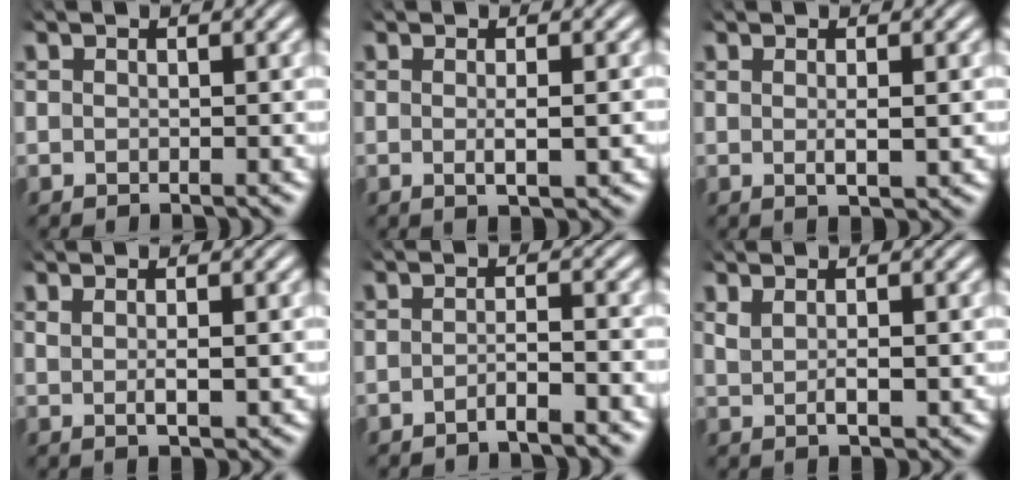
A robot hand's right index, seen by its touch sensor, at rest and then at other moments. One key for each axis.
{"total": 1.7, "fx": -0.3, "fy": -0.2, "fz": 1.6, "tx": -0.030, "ty": -0.005, "tz": -0.002}
{"total": 1.6, "fx": 0.1, "fy": -0.3, "fz": 1.6, "tx": -0.026, "ty": -0.005, "tz": 0.005}
{"total": 1.7, "fx": 0.4, "fy": -0.2, "fz": 1.7, "tx": -0.026, "ty": -0.004, "tz": 0.015}
{"total": 1.8, "fx": -1.5, "fy": -0.1, "fz": 1.1, "tx": -0.016, "ty": -0.002, "tz": -0.030}
{"total": 1.8, "fx": 0.7, "fy": 0.3, "fz": 1.7, "tx": -0.031, "ty": -0.005, "tz": 0.021}